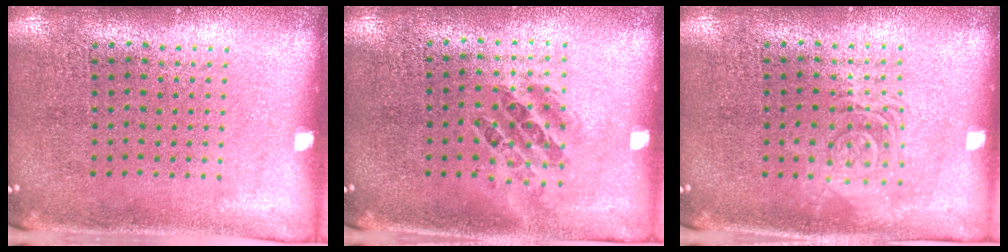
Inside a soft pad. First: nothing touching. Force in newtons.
{"total": 0.9, "press": 0.9, "slide": 0.4}
{"total": 2.7, "press": 2.6, "slide": 0.4}